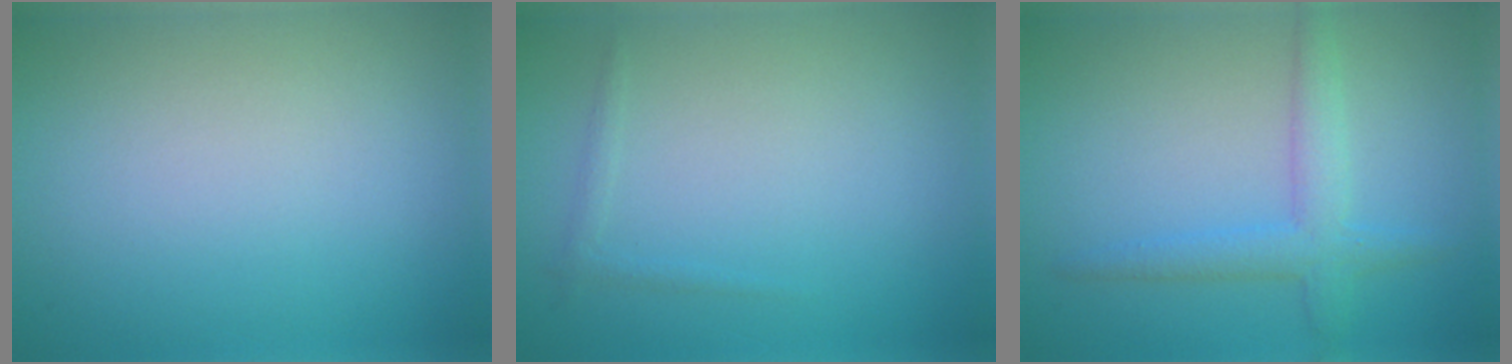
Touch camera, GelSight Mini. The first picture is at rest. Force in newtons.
{"total": 0.7, "press": 0.7, "slide": 0.0}
{"total": 3.2, "press": 3.2, "slide": 0.1}